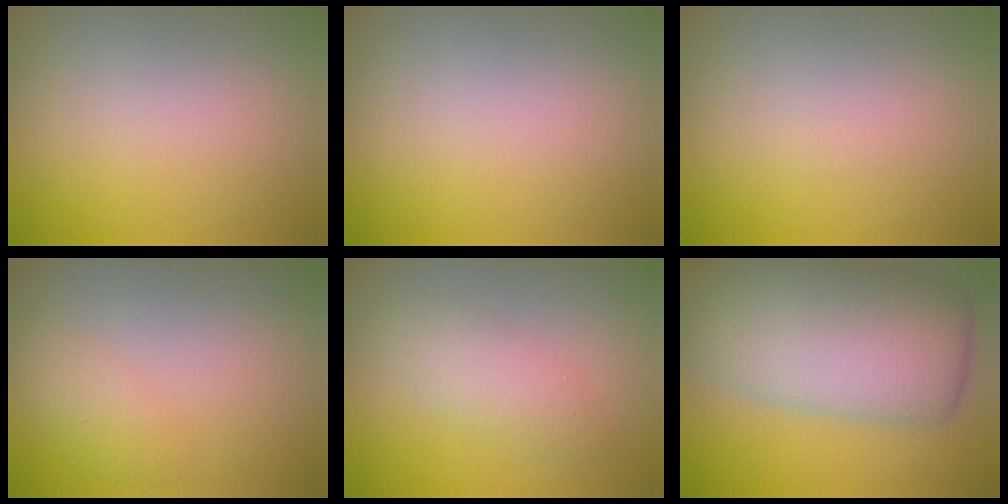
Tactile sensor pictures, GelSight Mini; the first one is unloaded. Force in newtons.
{"total": 0.0}
{"total": 0.0}
{"total": 1.7, "press": 1.7, "slide": 0.0}
{"total": 2.7, "press": 2.7, "slide": 0.0}
{"total": 11.0, "press": 11.0, "slide": 0.6}